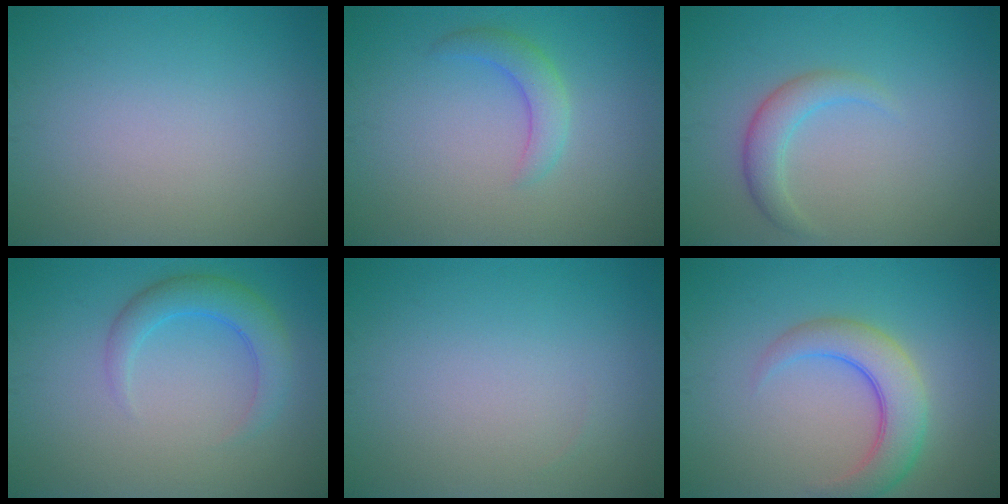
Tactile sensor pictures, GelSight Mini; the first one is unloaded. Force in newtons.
{"total": 2.4, "press": 2.4, "slide": 0.1}
{"total": 2.4, "press": 2.4, "slide": 0.2}
{"total": 3.3, "press": 3.3, "slide": 0.3}
{"total": 0.0}
{"total": 4.8, "press": 4.8, "slide": 0.3}